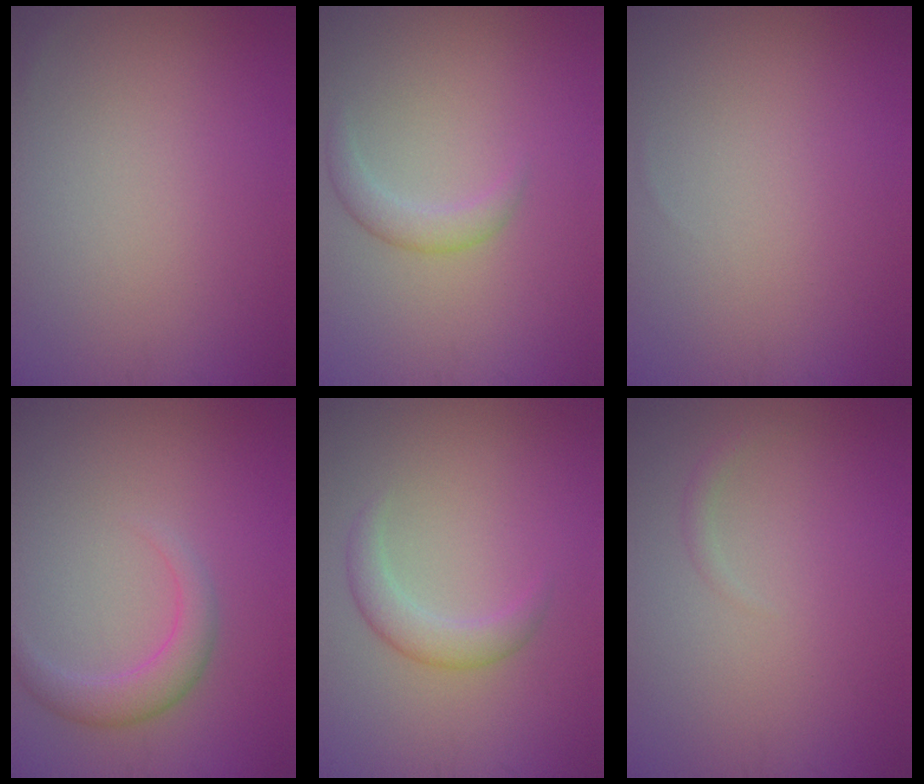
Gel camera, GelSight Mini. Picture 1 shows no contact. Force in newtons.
{"total": 2.5, "press": 2.5, "slide": 0.1}
{"total": 0.0}
{"total": 2.8, "press": 2.8, "slide": 0.2}
{"total": 2.4, "press": 2.4, "slide": 0.2}
{"total": 0.7, "press": 0.7, "slide": 0.1}